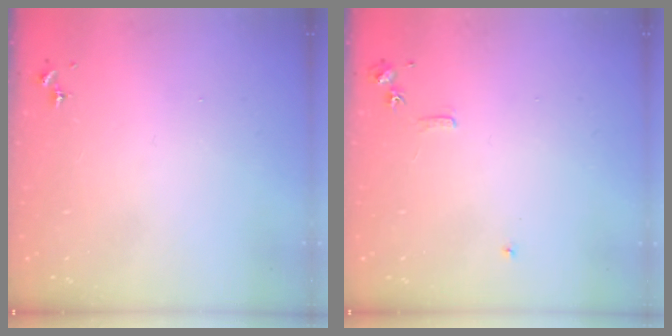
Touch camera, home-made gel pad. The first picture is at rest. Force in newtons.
{"total": 5.9, "press": 5.9, "slide": 0.7}